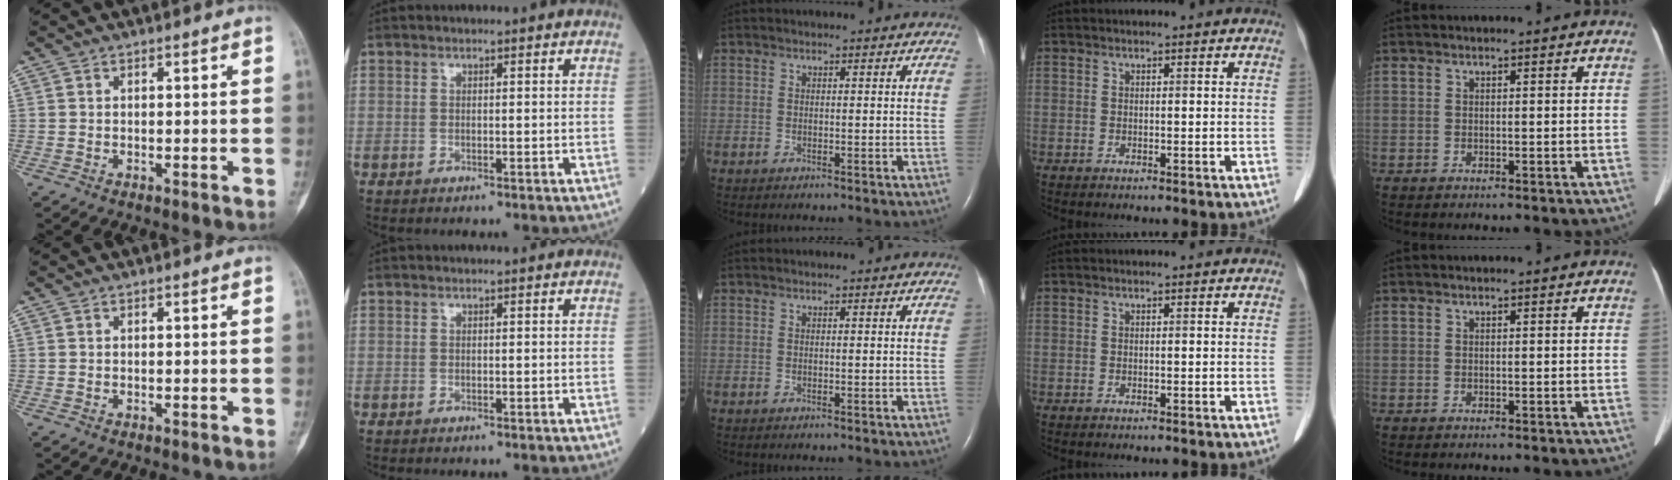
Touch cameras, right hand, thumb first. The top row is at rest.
{}